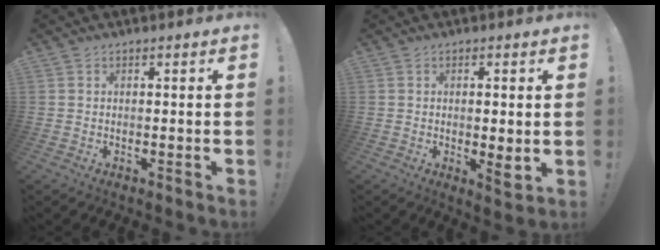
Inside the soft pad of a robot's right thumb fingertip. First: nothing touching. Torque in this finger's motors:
{"motor_torque": [-0.28, 0.31, -0.11, -0.09, -0.08]}